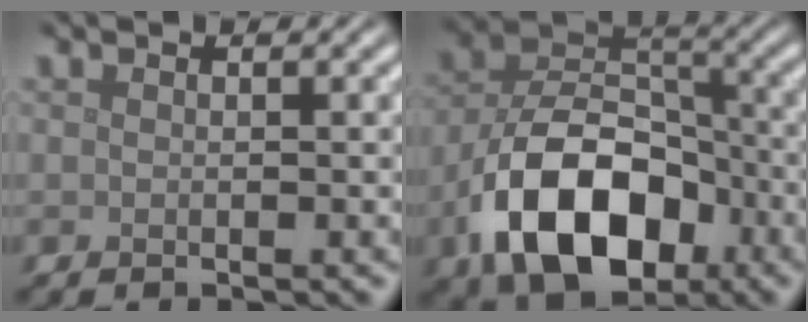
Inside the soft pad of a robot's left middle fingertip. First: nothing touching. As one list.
[{"total": 11.3, "force": [-4.7, 7.1, 7.4], "torque": [-0.142, -0.003, -0.087]}]